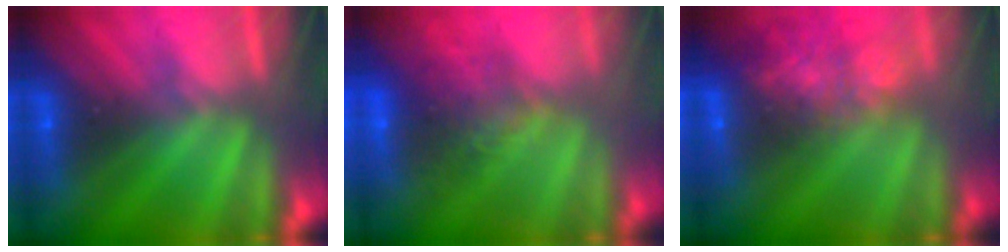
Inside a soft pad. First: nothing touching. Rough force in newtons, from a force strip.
{"total": 6.9}
{"total": 8.7}